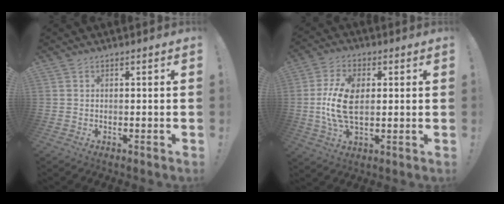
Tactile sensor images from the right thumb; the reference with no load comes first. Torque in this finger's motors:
{"motor_torque": [0.02, 0.61, 0.30, 0.18, 0.33]}